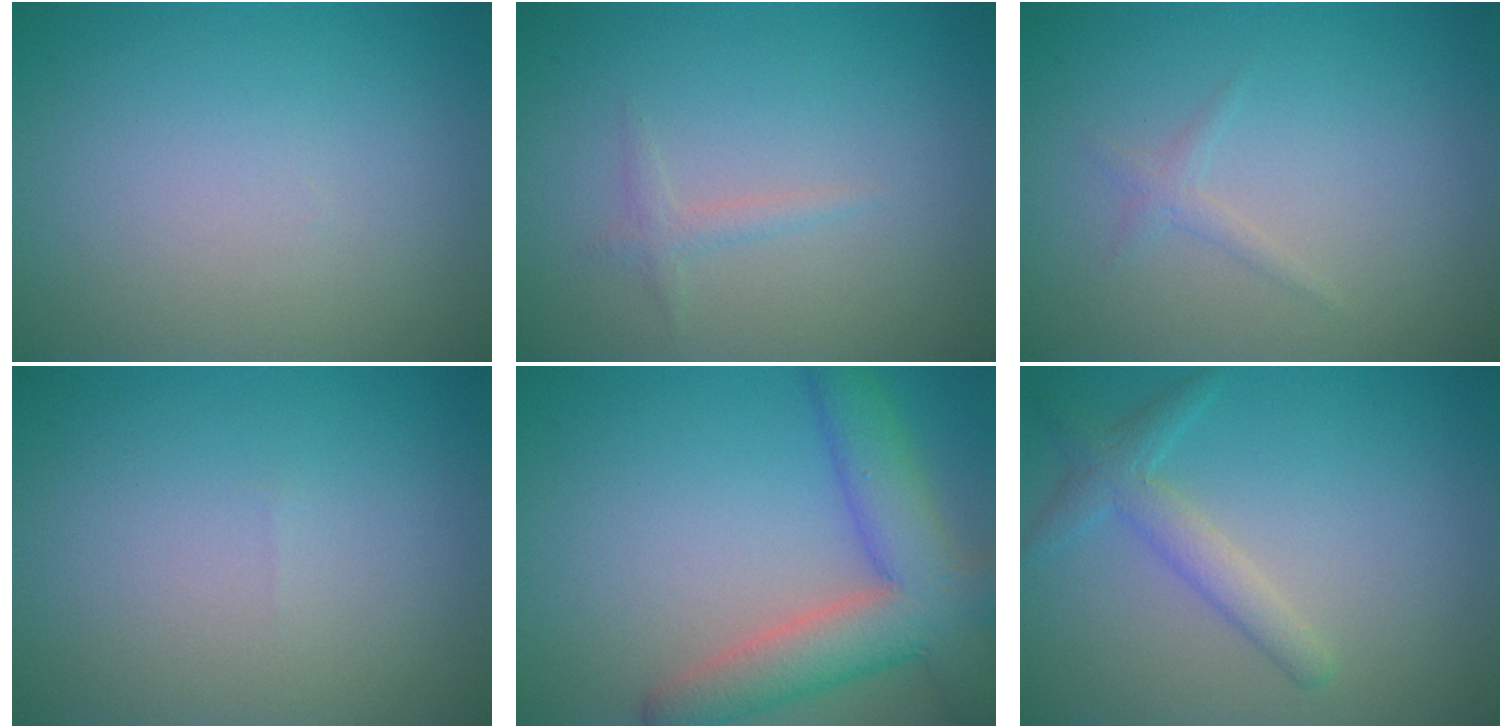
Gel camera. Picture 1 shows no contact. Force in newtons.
{"total": 1.0, "press": 1.0, "slide": 0.0}
{"total": 0.9, "press": 0.9, "slide": 0.1}
{"total": 0.0}
{"total": 7.5, "press": 7.5, "slide": 0.4}
{"total": 2.5, "press": 2.5, "slide": 0.2}